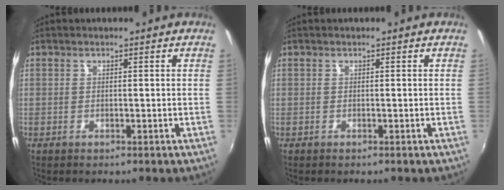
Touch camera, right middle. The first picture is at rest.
{"total": 0.0}